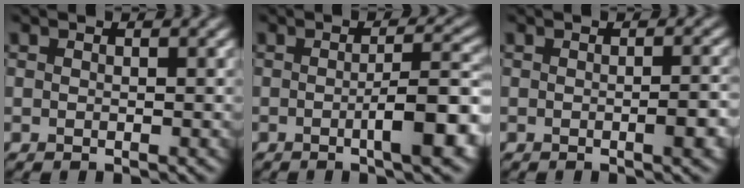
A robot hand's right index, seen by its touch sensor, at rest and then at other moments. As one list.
[{"total": 5.9, "force": [-1.5, 1.2, 5.6], "torque": [-0.080, 0.007, -0.024]}, {"total": 2.0, "force": [-0.5, 0.4, 1.9], "torque": [-0.025, 0.001, -0.008]}]